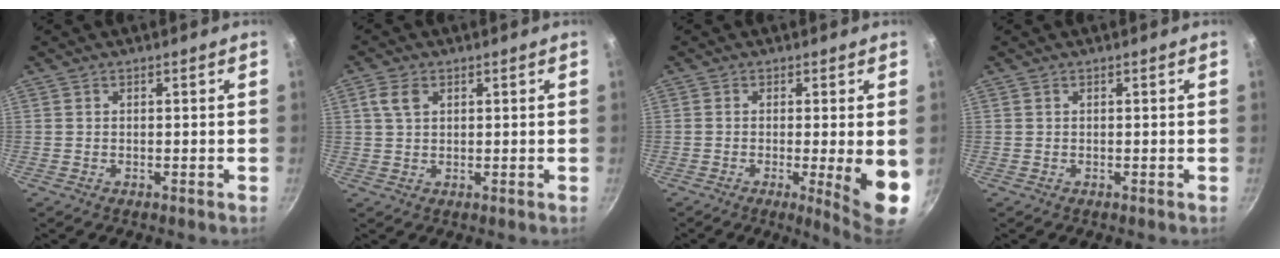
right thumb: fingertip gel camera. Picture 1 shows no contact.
{"total": 3.6, "force": [1.4, 2.4, 2.3], "torque": [-0.034, 0.001, 0.025]}
{"total": 8.7, "force": [-1.3, 0.9, 8.5], "torque": [-0.111, -0.015, -0.012]}
{"total": 0.0}